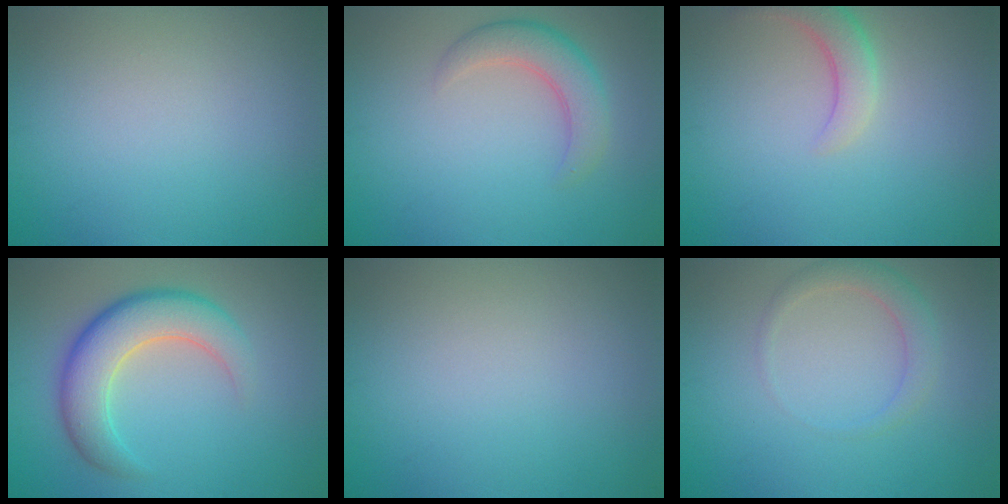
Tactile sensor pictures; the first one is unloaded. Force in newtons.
{"total": 3.6, "press": 3.6, "slide": 0.3}
{"total": 2.9, "press": 2.8, "slide": 0.3}
{"total": 6.2, "press": 6.2, "slide": 0.3}
{"total": 0.0}
{"total": 2.1, "press": 2.1, "slide": 0.1}